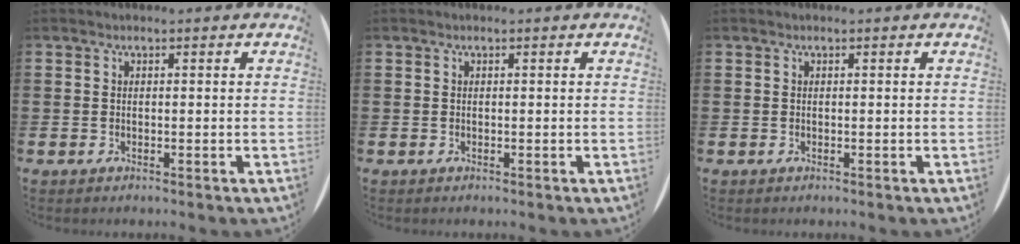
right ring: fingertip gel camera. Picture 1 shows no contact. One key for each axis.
{"total": 0.0}
{"total": 0.0}